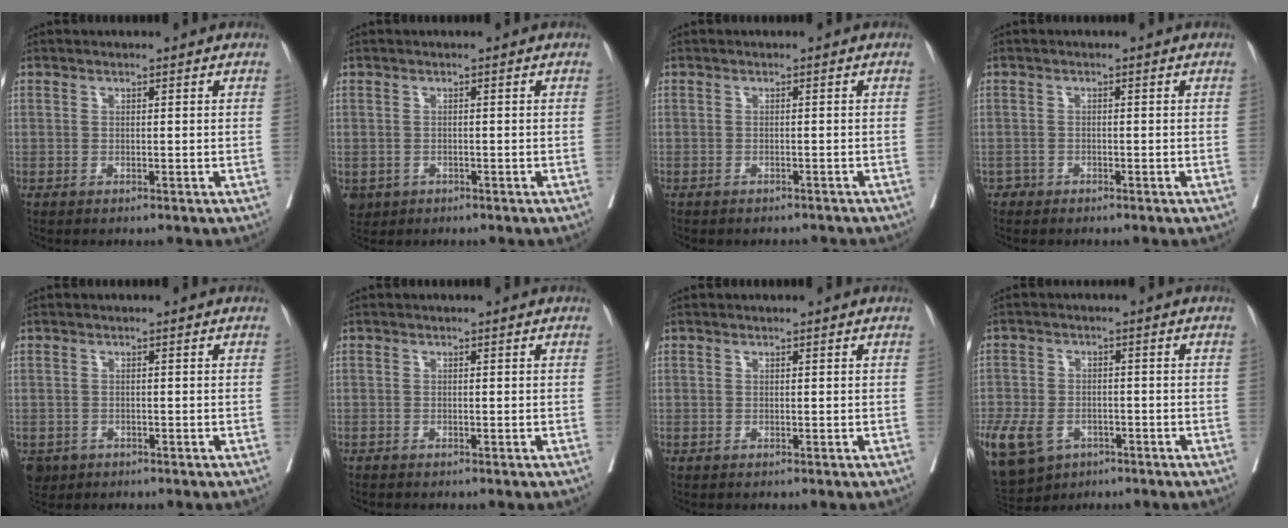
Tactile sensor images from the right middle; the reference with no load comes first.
{"total": 3.4, "force": [-1.7, 2.9, 0.8], "torque": [-0.012, 0.000, -0.023]}
{"total": 3.5, "force": [-3.3, 1.1, 0.8], "torque": [-0.009, 0.001, -0.040]}
{"total": 0.9, "force": [-0.4, 0.3, -0.7], "torque": [0.007, 0.006, -0.013]}
{"total": 2.9, "force": [-1.7, 2.3, 0.6], "torque": [-0.009, 0.001, -0.025]}
{"total": 0.6, "force": [-0.2, -0.3, -0.5], "torque": [0.007, 0.002, -0.010]}
{"total": 0.0}
{"total": 19.2, "force": [-9.4, 14.1, 9.0], "torque": [-0.300, -0.021, -0.147]}